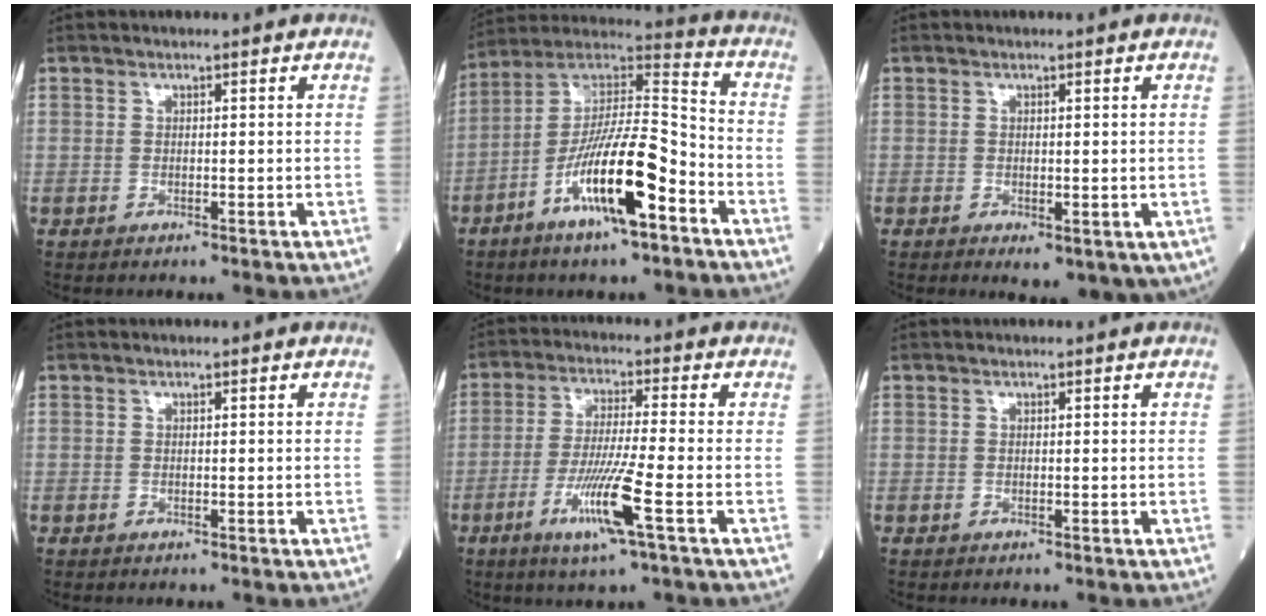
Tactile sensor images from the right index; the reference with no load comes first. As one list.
[{"total": 16.5, "force": [-7.2, 2.7, 14.6], "torque": [-0.274, 0.003, -0.126]}, {"total": 5.1, "force": [-1.7, 2.3, 4.2], "torque": [-0.048, -0.013, -0.014]}, {"total": 0.0}, {"total": 9.7, "force": [-4.0, -0.7, 8.8], "torque": [-0.174, -0.019, -0.077]}, {"total": 0.0}]